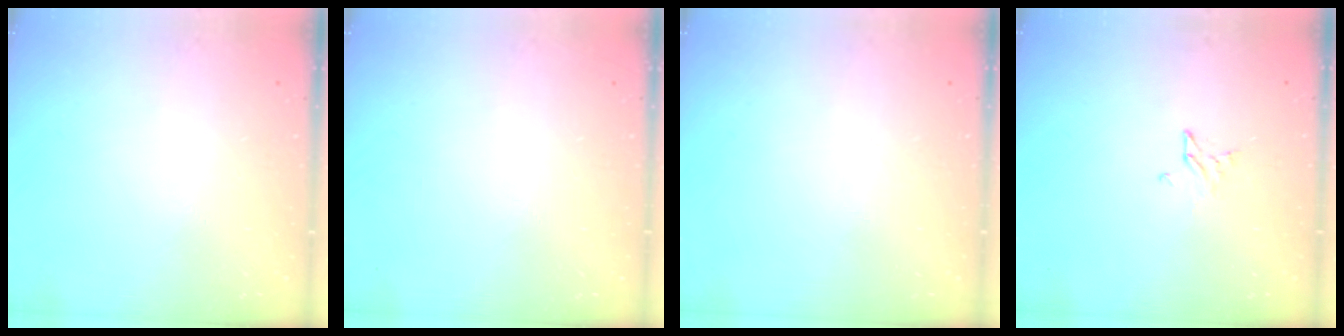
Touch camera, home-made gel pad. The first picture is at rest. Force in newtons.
{"total": 0.0}
{"total": 0.0}
{"total": 2.3, "press": 2.2, "slide": 0.2}